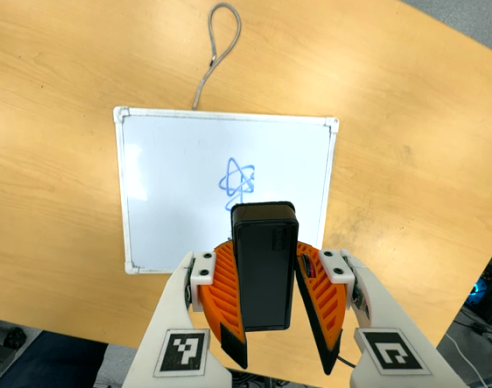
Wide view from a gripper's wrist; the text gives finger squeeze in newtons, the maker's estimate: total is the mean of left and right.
{"total": 7.8, "left": 8.5, "right": 7.0}